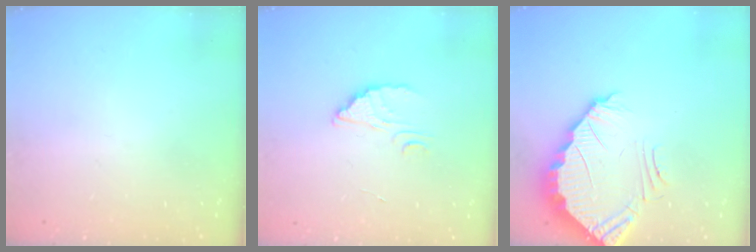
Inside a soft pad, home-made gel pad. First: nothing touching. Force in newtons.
{"total": 2.4, "press": 2.4, "slide": 0.1}
{"total": 3.7, "press": 3.7, "slide": 0.2}